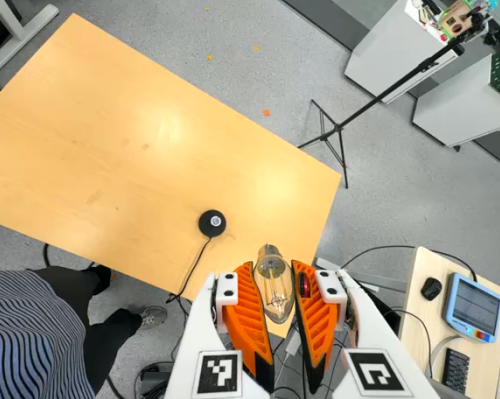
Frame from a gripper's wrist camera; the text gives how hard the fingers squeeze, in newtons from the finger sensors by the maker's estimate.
{"total": 20.3, "left": 25.5, "right": 15.1}